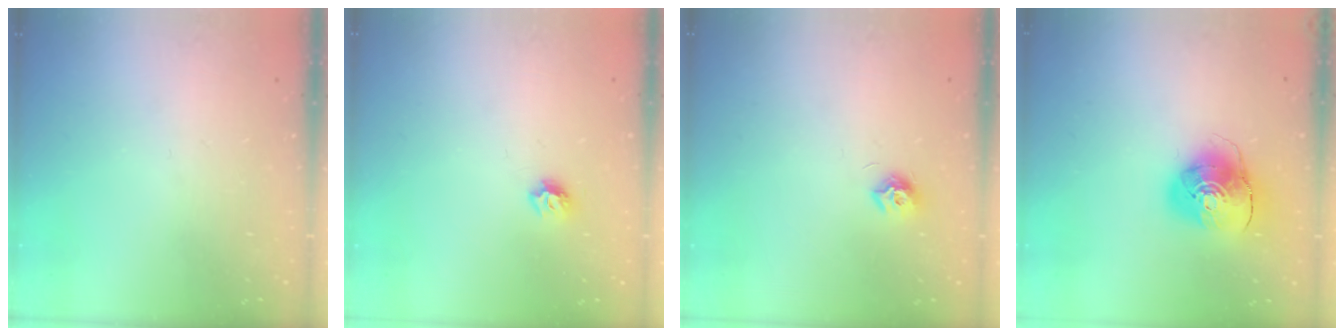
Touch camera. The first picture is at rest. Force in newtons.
{"total": 6.5, "press": 6.5, "slide": 0.8}
{"total": 7.8, "press": 7.8, "slide": 0.3}
{"total": 9.9, "press": 9.8, "slide": 1.4}